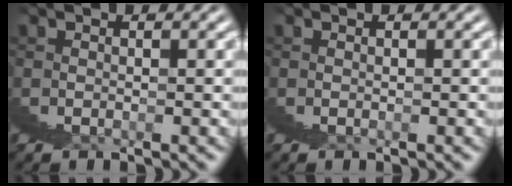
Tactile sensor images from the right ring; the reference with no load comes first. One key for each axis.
{"total": 0.0}